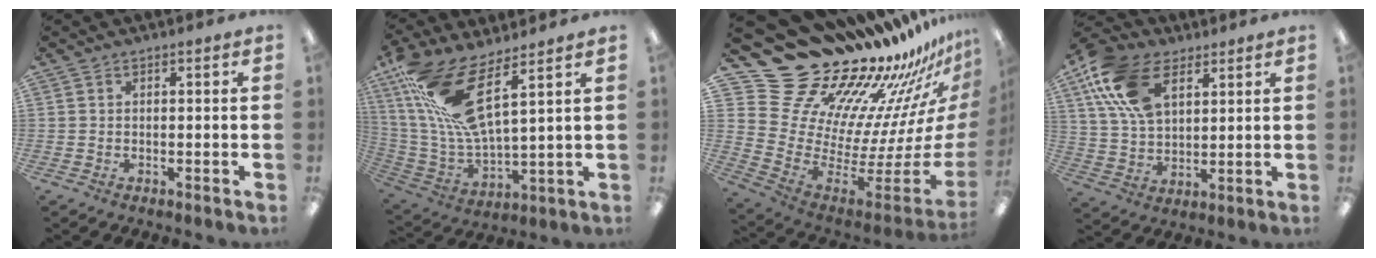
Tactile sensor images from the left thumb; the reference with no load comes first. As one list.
[{"total": 16.7, "force": [9.2, 4.9, 13.0], "torque": [-0.285, -0.043, 0.158]}, {"total": 26.7, "force": [23.1, 11.1, 7.5], "torque": [-0.059, -0.237, 0.483]}, {"total": 16.9, "force": [8.1, 9.9, 11.1], "torque": [-0.244, -0.005, 0.152]}]